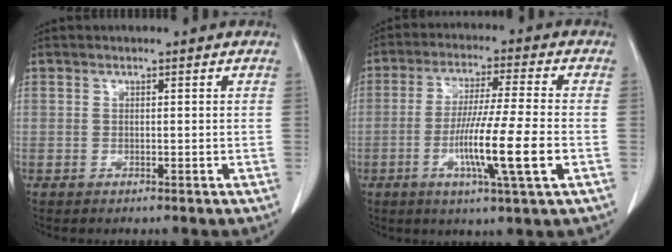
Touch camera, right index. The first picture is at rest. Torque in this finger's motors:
{"motor_torque": [1.85, -0.29, 0.84, 0.21]}